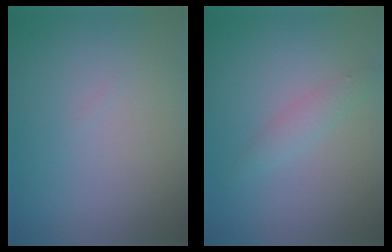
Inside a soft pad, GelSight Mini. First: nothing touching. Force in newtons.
{"total": 1.6, "press": 1.6, "slide": 0.1}